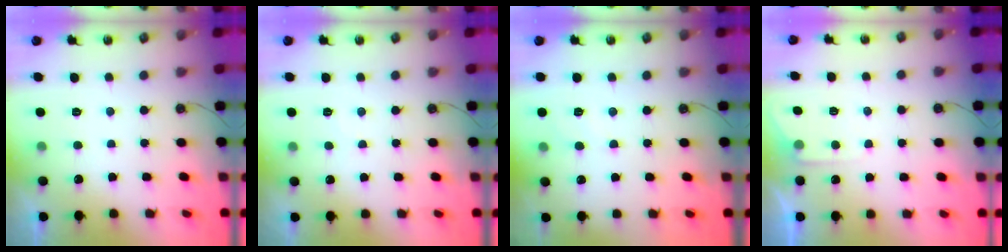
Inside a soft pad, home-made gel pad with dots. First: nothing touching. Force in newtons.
{"total": 4.2, "press": 4.1, "slide": 0.7}
{"total": 4.7, "press": 4.7, "slide": 0.7}
{"total": 4.1, "press": 4.0, "slide": 0.6}